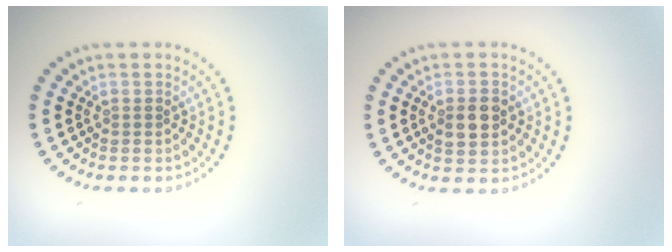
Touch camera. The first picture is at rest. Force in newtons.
{"total": 2.8, "press": 2.8, "slide": 0.1}